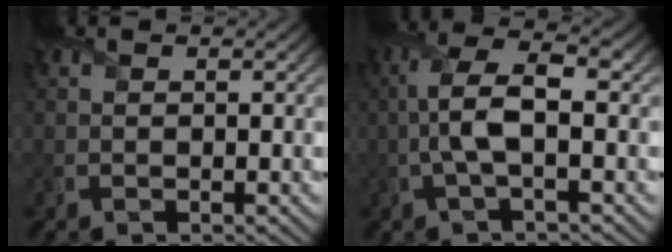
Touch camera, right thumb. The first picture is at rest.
{"total": 6.0, "force": [-0.6, 1.9, 5.6], "torque": [-0.128, 0.014, -0.017]}